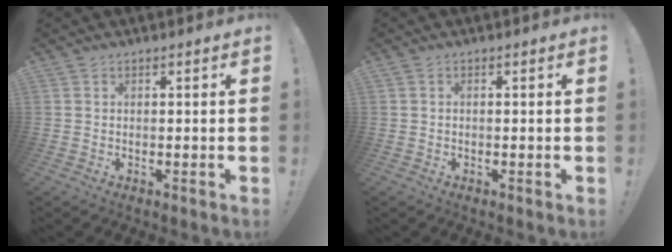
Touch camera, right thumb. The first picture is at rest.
{"total": 0.0}